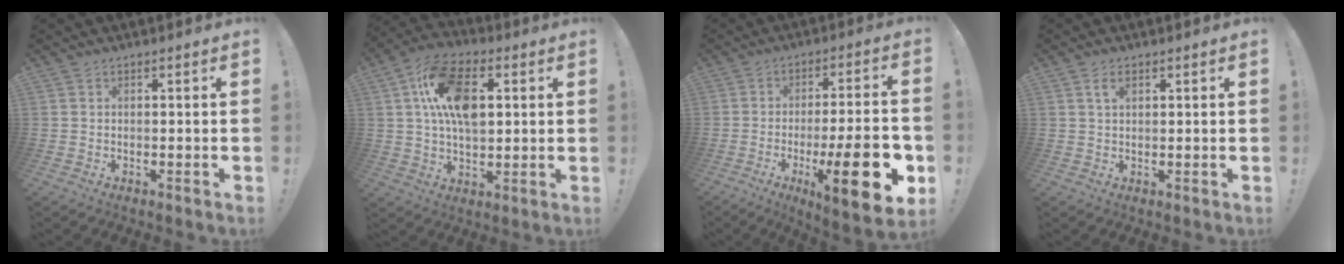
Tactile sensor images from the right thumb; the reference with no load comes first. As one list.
[{"total": 16.7, "force": [3.7, 10.0, 12.9], "torque": [-0.208, 0.011, 0.067]}, {"total": 20.1, "force": [-6.3, 4.4, 18.6], "torque": [-0.263, 0.014, -0.087]}, {"total": 2.5, "force": [1.2, 1.2, 1.9], "torque": [-0.032, -0.001, 0.019]}]